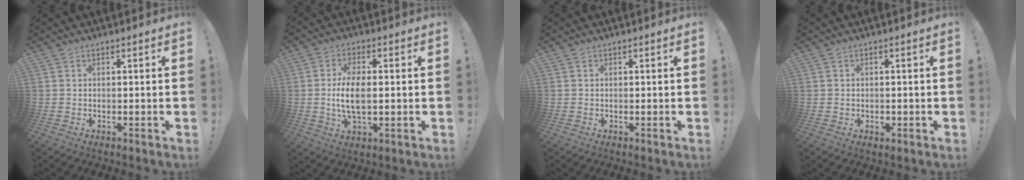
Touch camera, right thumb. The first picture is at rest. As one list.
[{"total": 9.0, "force": [-0.2, 4.2, 7.9], "torque": [-0.141, -0.008, -0.008]}, {"total": 0.0}, {"total": 1.1, "force": [-0.4, 0.9, 0.6], "torque": [-0.001, 0.000, -0.008]}]